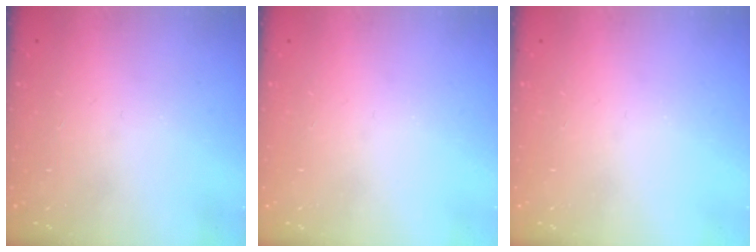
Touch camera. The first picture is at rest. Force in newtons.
{"total": 0.0}
{"total": 0.0}